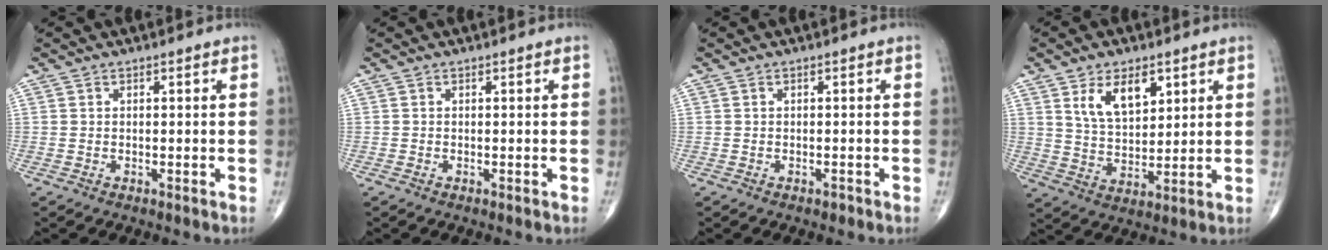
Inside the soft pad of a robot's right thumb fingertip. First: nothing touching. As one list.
[{"total": 0.0}, {"total": 0.6, "force": [-0.5, 0.4, 0.2], "torque": [-0.001, 0.001, -0.009]}, {"total": 9.4, "force": [4.5, 5.1, 6.5], "torque": [-0.093, -0.025, 0.086]}]